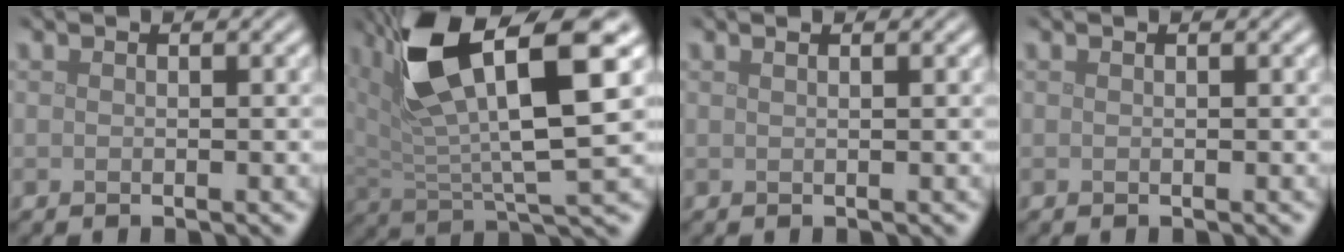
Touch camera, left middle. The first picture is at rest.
{"total": 11.3, "force": [5.4, 3.1, 9.4], "torque": [-0.175, 0.005, 0.098]}
{"total": 1.3, "force": [0.8, 0.6, 0.9], "torque": [-0.001, -0.002, 0.000]}
{"total": 0.0}